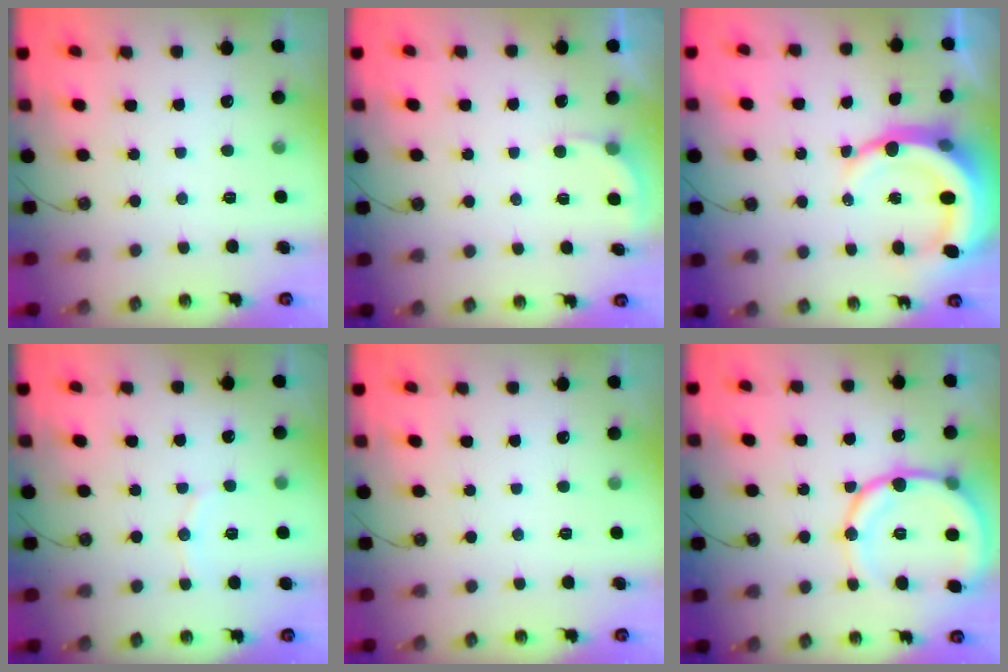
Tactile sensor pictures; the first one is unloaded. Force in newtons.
{"total": 2.6, "press": 2.6, "slide": 0.1}
{"total": 12.4, "press": 12.2, "slide": 2.5}
{"total": 6.3, "press": 6.1, "slide": 1.5}
{"total": 0.0}
{"total": 15.7, "press": 15.4, "slide": 3.1}